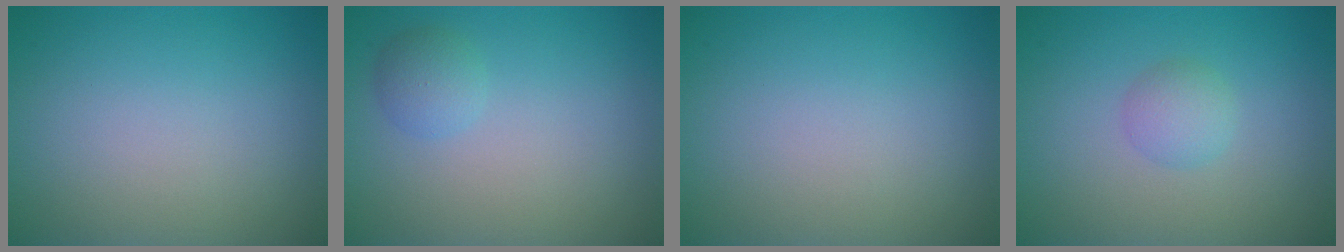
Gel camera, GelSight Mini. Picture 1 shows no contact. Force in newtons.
{"total": 1.6, "press": 1.6, "slide": 0.1}
{"total": 0.0}
{"total": 1.7, "press": 1.7, "slide": 0.0}